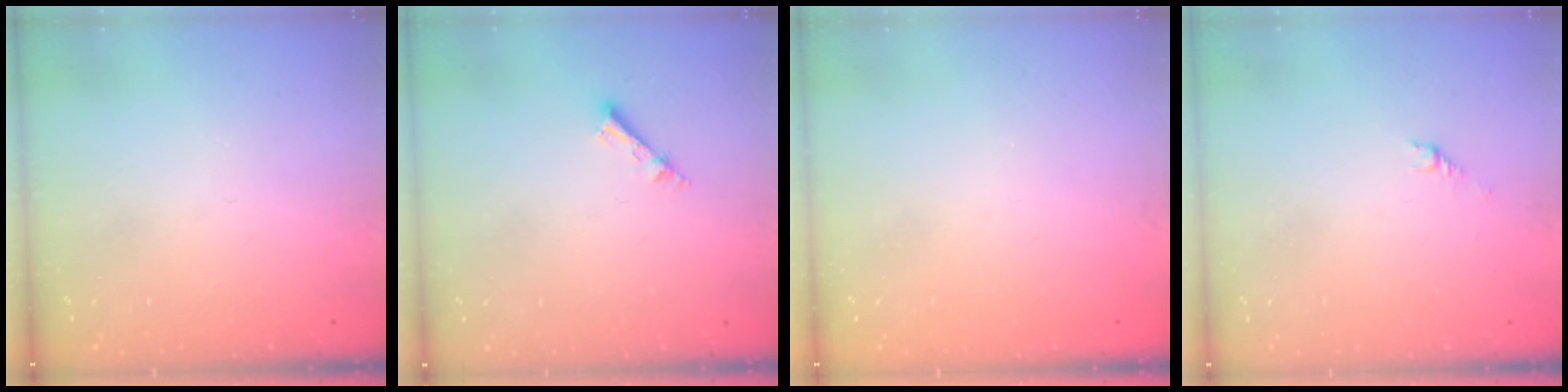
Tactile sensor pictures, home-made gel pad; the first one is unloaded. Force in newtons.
{"total": 2.5, "press": 2.5, "slide": 0.1}
{"total": 1.3, "press": 1.3, "slide": 0.2}
{"total": 1.5, "press": 1.4, "slide": 0.5}